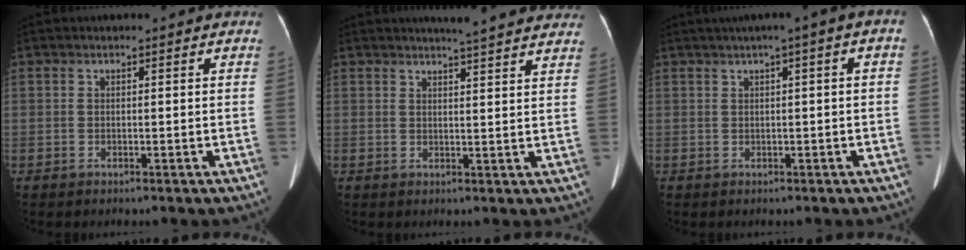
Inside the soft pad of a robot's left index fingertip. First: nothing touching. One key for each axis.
{"total": 11.3, "fx": 10.4, "fy": 0.7, "fz": 4.5, "tx": -0.050, "ty": -0.001, "tz": 0.109}
{"total": 4.3, "fx": 1.2, "fy": 0.3, "fz": 4.1, "tx": -0.057, "ty": 0.021, "tz": 0.016}